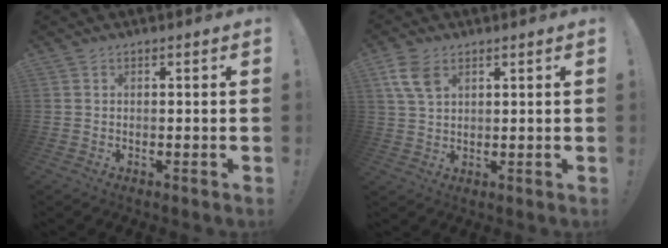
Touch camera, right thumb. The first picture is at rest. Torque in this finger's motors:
{"motor_torque": [1.16, 0.71, 0.53, -0.51, 0.19]}